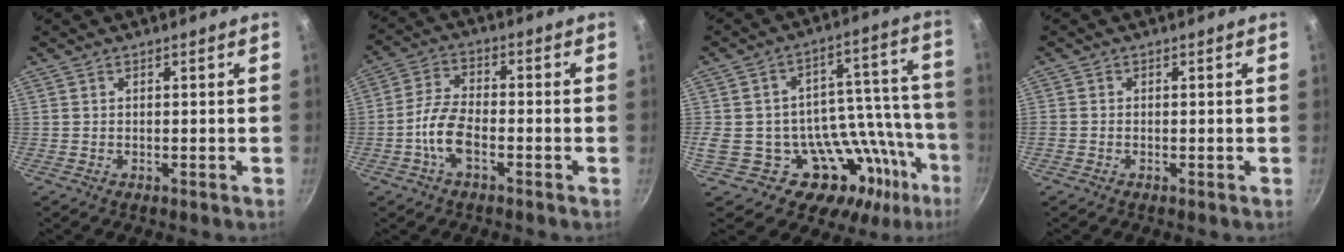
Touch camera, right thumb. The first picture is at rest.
{"total": 7.2, "force": [-2.8, 3.4, 5.7], "torque": [-0.114, 0.027, -0.063]}
{"total": 22.0, "force": [-10.6, 14.3, 12.9], "torque": [-0.084, 0.061, -0.150]}
{"total": 0.7, "force": [-0.4, 0.4, 0.3], "torque": [-0.010, 0.002, -0.009]}